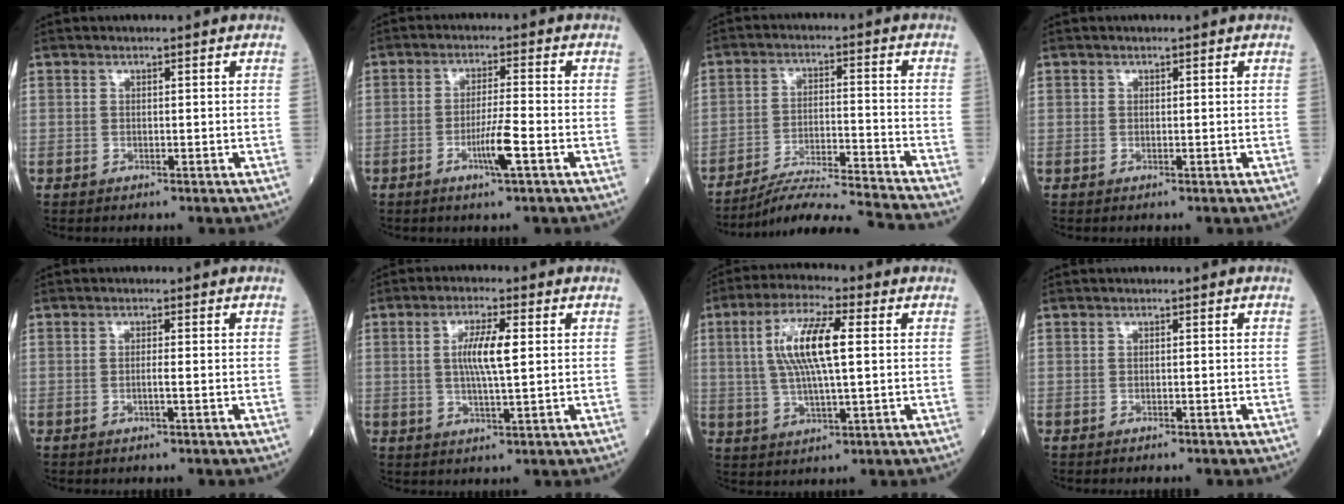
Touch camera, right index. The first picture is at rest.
{"total": 5.0, "force": [-2.0, -0.3, 4.5], "torque": [-0.087, -0.008, -0.037]}
{"total": 13.0, "force": [-12.3, -2.4, 3.5], "torque": [-0.048, -0.006, -0.202]}
{"total": 0.0}
{"total": 0.9, "force": [-0.2, -0.2, 0.8], "torque": [-0.016, 0.001, -0.004]}
{"total": 6.1, "force": [1.0, 0.6, 6.0], "torque": [-0.117, 0.002, 0.021]}
{"total": 10.4, "force": [1.9, 1.8, 10.1], "torque": [-0.207, 0.010, 0.039]}
{"total": 1.4, "force": [-1.2, 0.2, 0.7], "torque": [-0.014, -0.002, -0.011]}